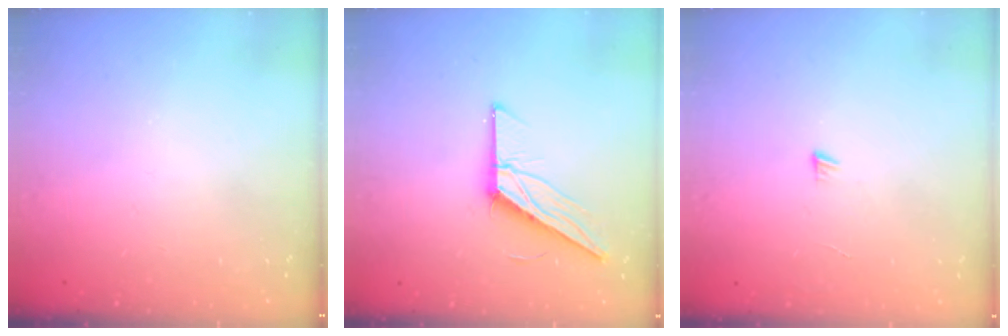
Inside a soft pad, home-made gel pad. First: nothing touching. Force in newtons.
{"total": 11.5, "press": 11.5, "slide": 0.2}
{"total": 3.0, "press": 3.0, "slide": 0.3}